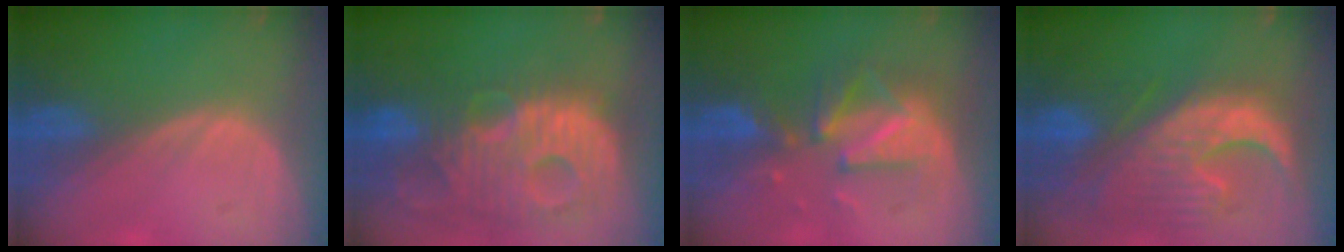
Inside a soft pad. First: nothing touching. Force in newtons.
{"total": 14.0, "press": 12.0, "slide": 7.1}
{"total": 7.9, "press": 7.9, "slide": 0.6}
{"total": 13.3, "press": 11.3, "slide": 7.0}